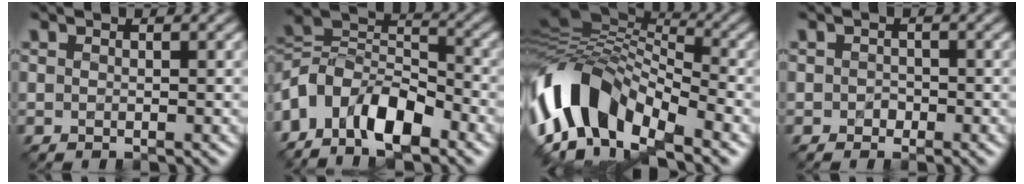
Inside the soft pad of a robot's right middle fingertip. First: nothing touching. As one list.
[{"total": 10.4, "force": [-5.7, 5.7, 6.6], "torque": [-0.112, 0.003, -0.117]}, {"total": 12.5, "force": [-4.9, 6.9, 9.2], "torque": [-0.172, 0.011, -0.103]}, {"total": 1.0, "force": [-0.4, 0.8, 0.4], "torque": [-0.006, -0.004, -0.009]}]